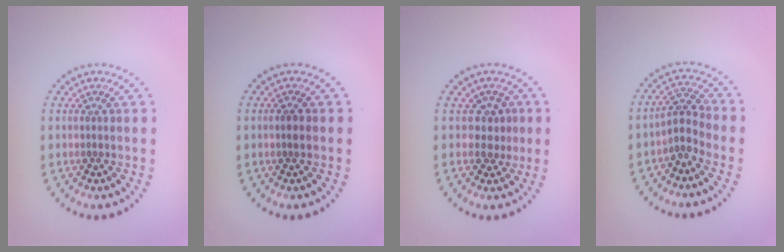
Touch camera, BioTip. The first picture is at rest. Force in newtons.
{"total": 0.9, "press": 0.8, "slide": 0.3}
{"total": 2.1, "press": 1.3, "slide": 1.6}
{"total": 2.2, "press": 1.6, "slide": 1.5}